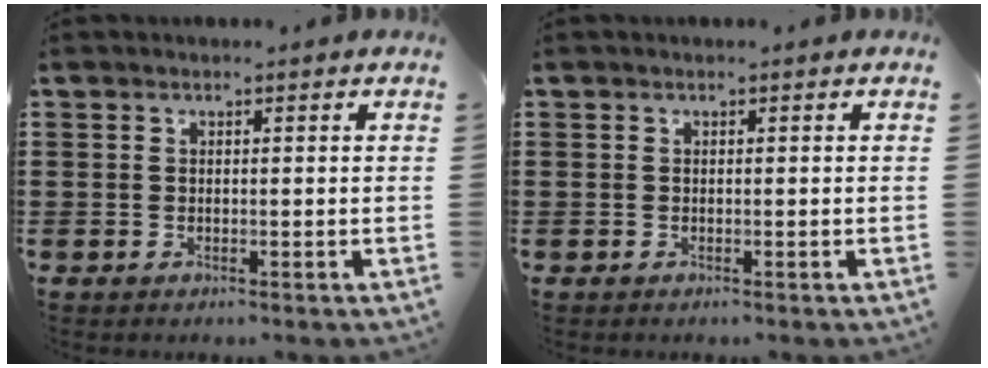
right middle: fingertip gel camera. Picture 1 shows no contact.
{"total": 0.0}